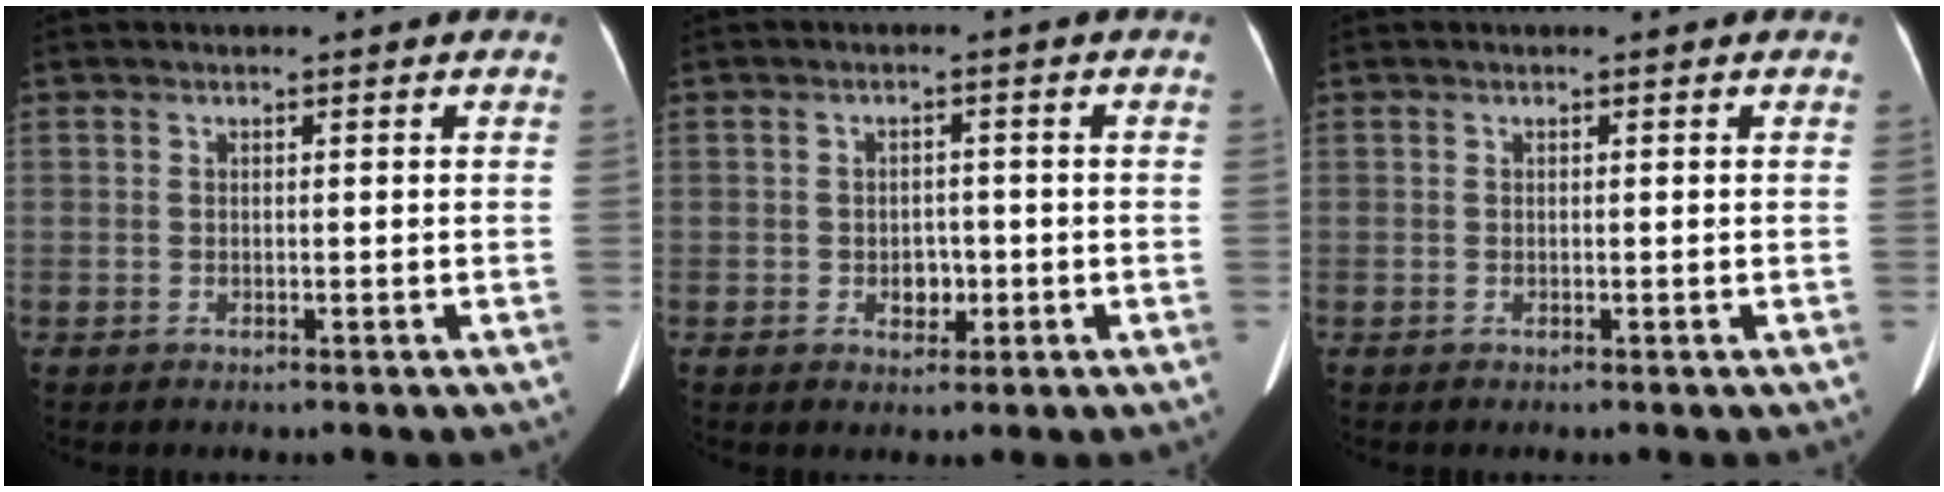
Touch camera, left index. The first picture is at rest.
{"total": 2.6, "force": [-0.7, 2.0, 1.6], "torque": [-0.022, 0.005, -0.004]}
{"total": 0.0}